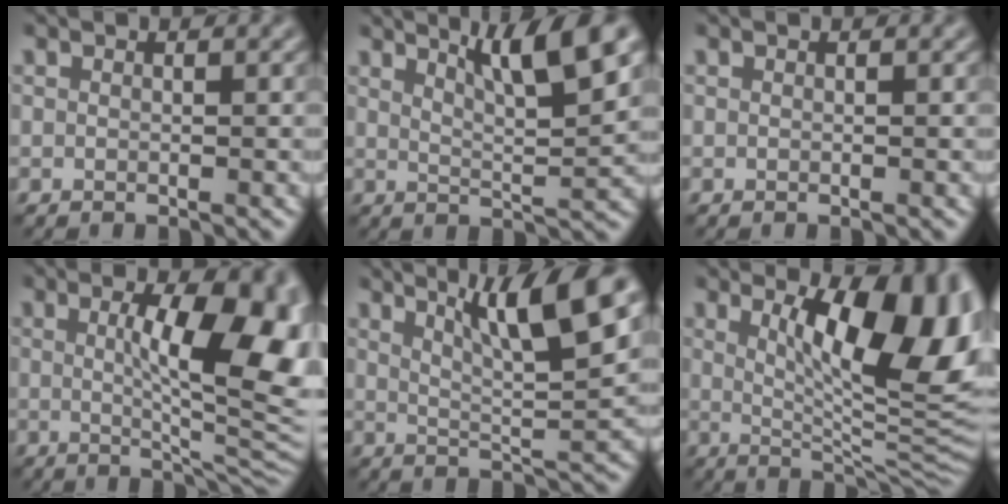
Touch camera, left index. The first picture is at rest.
{"total": 6.7, "force": [3.9, 1.2, 5.3], "torque": [-0.074, 0.004, 0.066]}
{"total": 0.0}
{"total": 12.6, "force": [1.8, 4.3, 11.7], "torque": [-0.148, -0.001, 0.032]}
{"total": 9.0, "force": [4.8, 1.6, 7.5], "torque": [-0.104, 0.010, 0.080]}
{"total": 13.1, "force": [3.4, 4.6, 11.8], "torque": [-0.142, -0.005, 0.050]}